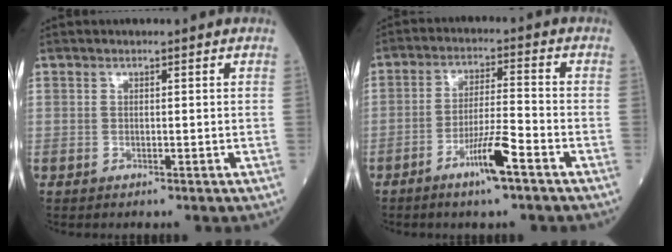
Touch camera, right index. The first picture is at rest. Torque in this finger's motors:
{"motor_torque": [1.20, -0.41, 0.65, 0.19]}